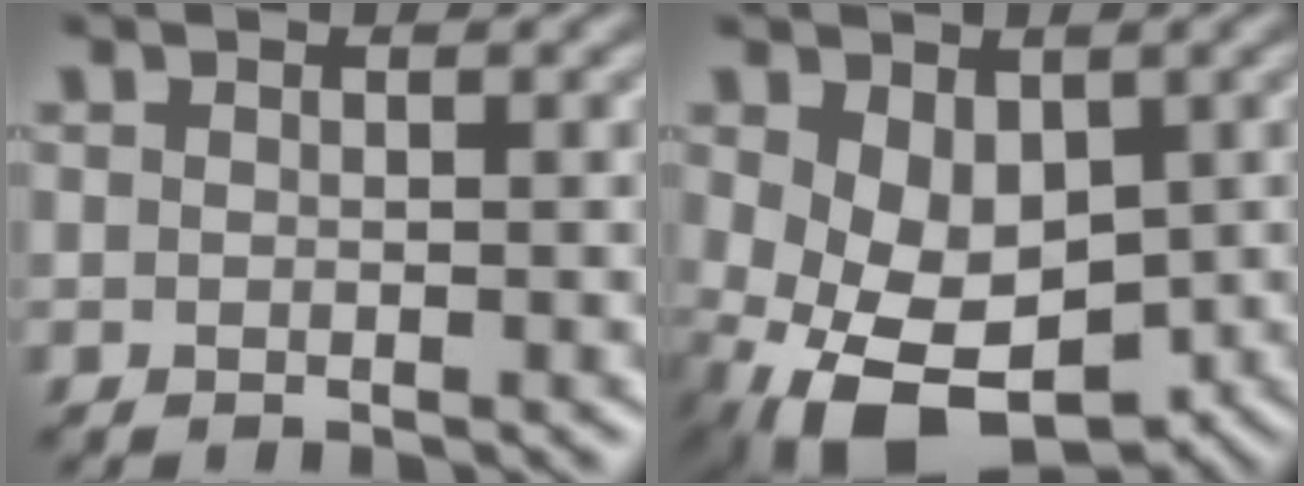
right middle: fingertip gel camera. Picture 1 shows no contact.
{"total": 8.0, "force": [-1.8, 5.2, 5.8], "torque": [-0.119, -0.026, -0.017]}